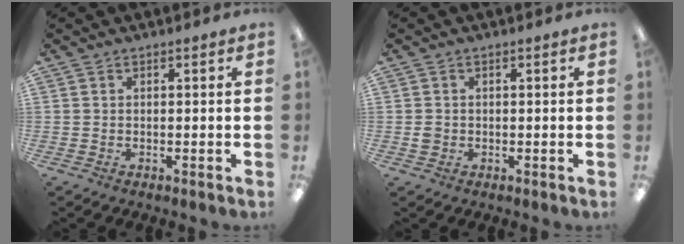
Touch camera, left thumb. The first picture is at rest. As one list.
[{"total": 1.3, "force": [0.0, 1.2, 0.6], "torque": [-0.011, 0.005, -0.002]}]